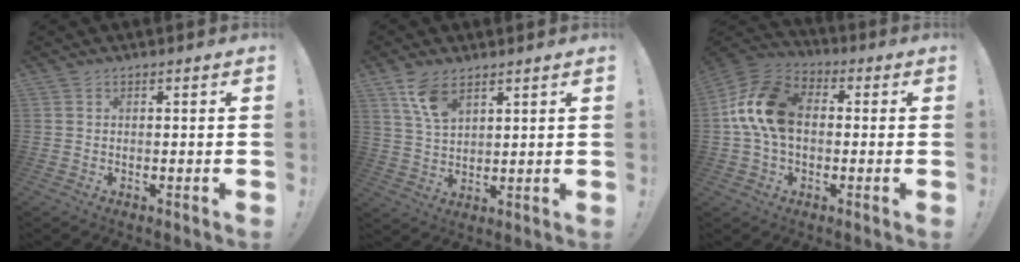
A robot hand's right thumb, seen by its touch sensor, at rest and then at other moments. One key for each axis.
{"total": 8.2, "fx": 5.1, "fy": 4.0, "fz": 5.1, "tx": -0.095, "ty": -0.019, "tz": 0.097}
{"total": 16.4, "fx": 0.9, "fy": 11.0, "fz": 12.1, "tx": -0.212, "ty": 0.025, "tz": 0.021}